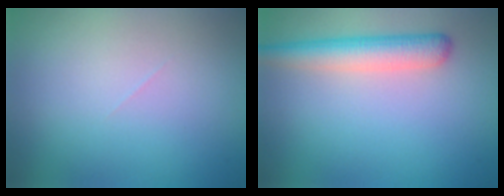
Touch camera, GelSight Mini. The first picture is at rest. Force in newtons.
{"total": 3.7, "press": 3.7, "slide": 0.1}